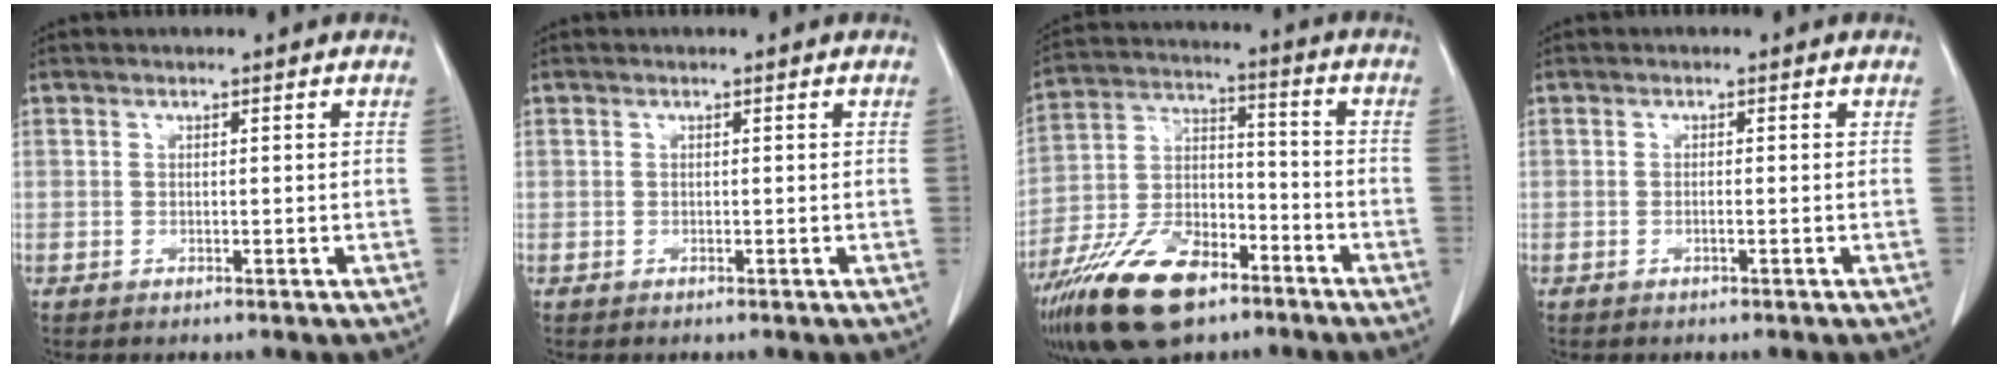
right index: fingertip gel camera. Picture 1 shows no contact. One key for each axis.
{"total": 0.0}
{"total": 16.5, "fx": -10.8, "fy": 7.1, "fz": 10.2, "tx": -0.205, "ty": 0.001, "tz": -0.194}
{"total": 0.7, "fx": -0.2, "fy": 0.0, "fz": 0.7, "tx": -0.014, "ty": 0.000, "tz": -0.004}